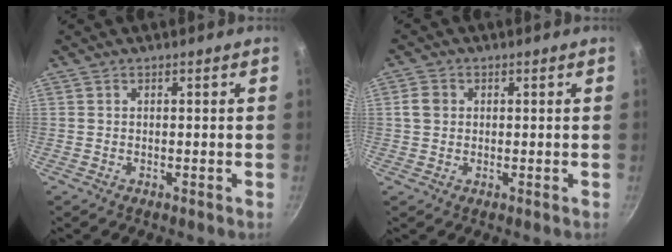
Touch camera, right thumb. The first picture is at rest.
{"total": 2.9, "force": [0.4, 2.5, 1.5], "torque": [-0.017, 0.006, 0.003]}